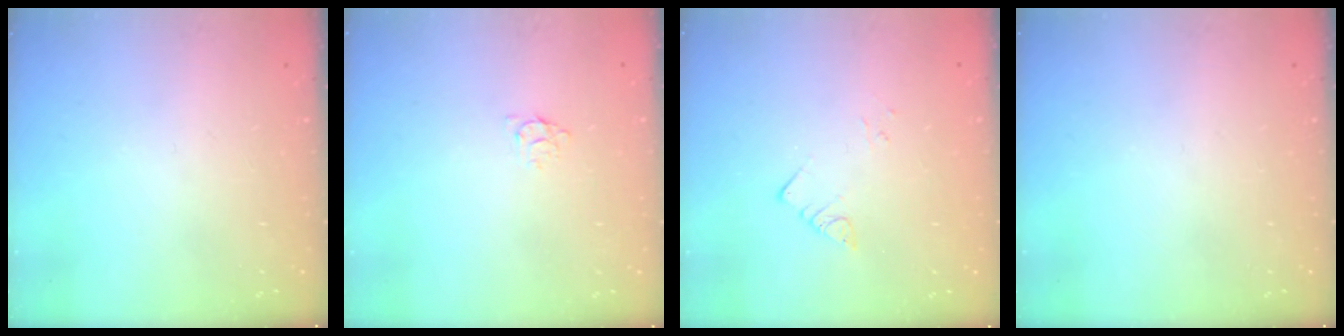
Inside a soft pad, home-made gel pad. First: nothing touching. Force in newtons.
{"total": 3.6, "press": 3.5, "slide": 0.4}
{"total": 2.8, "press": 2.8, "slide": 0.2}
{"total": 0.0}